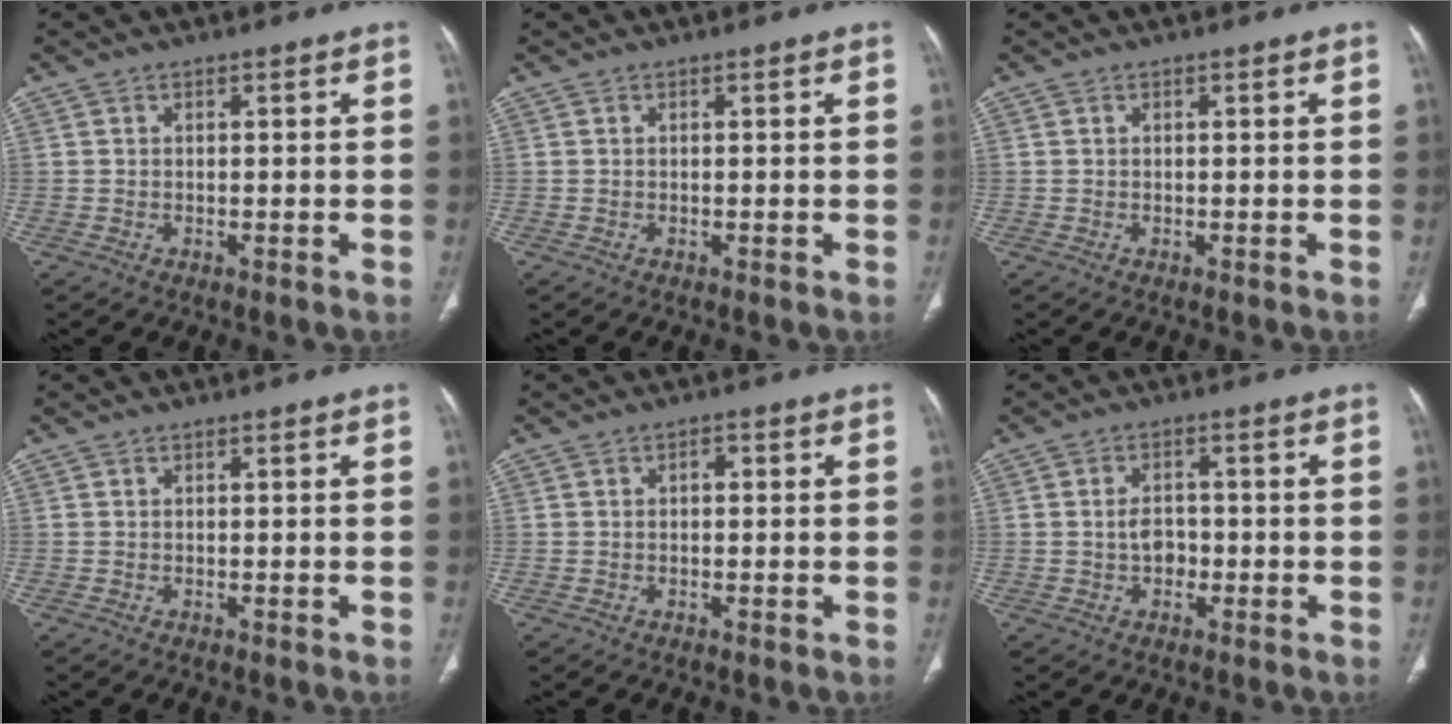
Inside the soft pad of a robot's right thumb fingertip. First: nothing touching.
{"total": 0.0}
{"total": 0.0}
{"total": 0.0}
{"total": 1.2, "force": [0.2, 0.8, 0.9], "torque": [-0.011, 0.007, 0.001]}
{"total": 3.7, "force": [-0.6, 2.7, 2.4], "torque": [-0.032, 0.013, -0.012]}